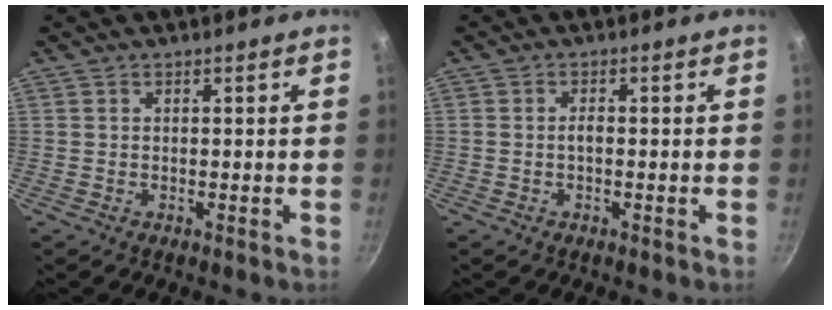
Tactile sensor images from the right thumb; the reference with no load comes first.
{"total": 1.3, "force": [-0.3, 0.6, 1.1], "torque": [-0.017, 0.008, -0.006]}